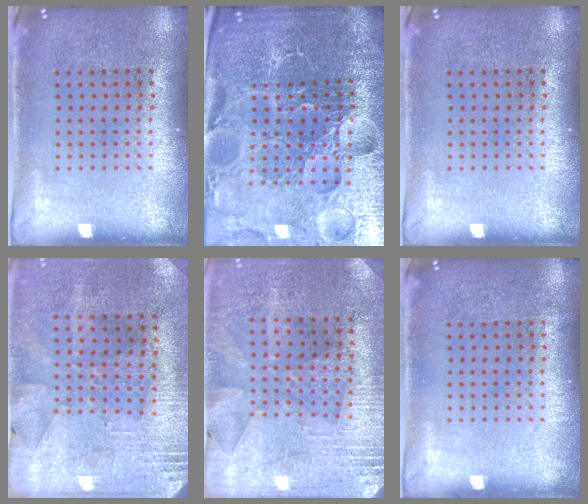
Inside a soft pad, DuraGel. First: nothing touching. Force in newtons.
{"total": 5.7, "press": 5.3, "slide": 2.2}
{"total": 0.0}
{"total": 2.7, "press": 2.4, "slide": 1.3}
{"total": 2.8, "press": 2.7, "slide": 0.6}
{"total": 0.0}